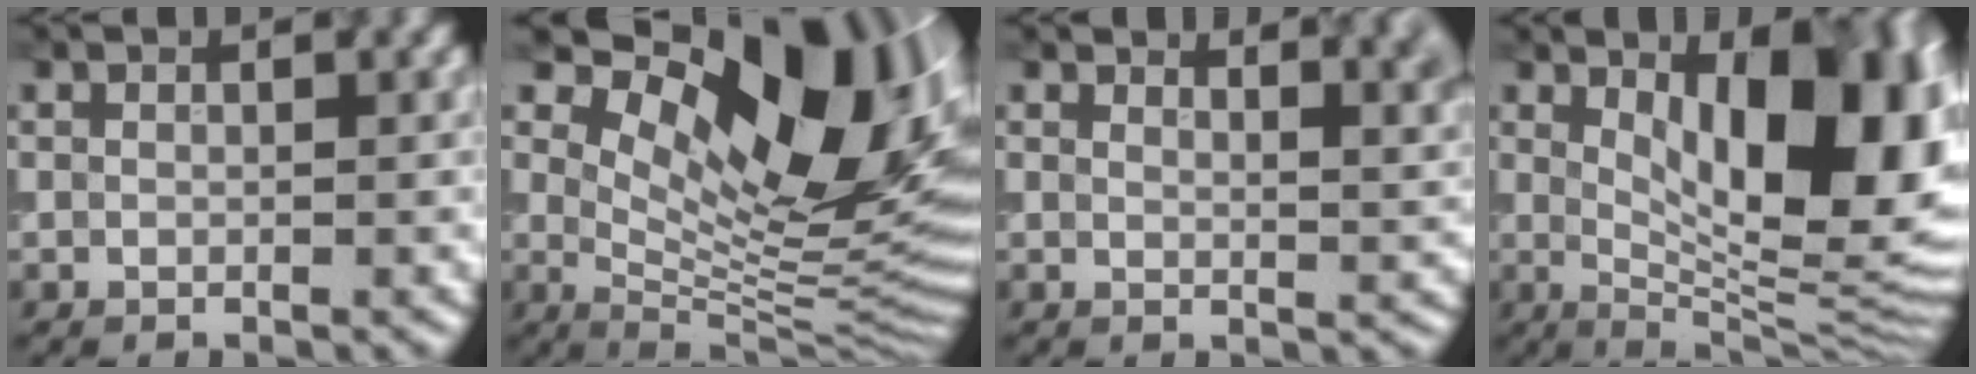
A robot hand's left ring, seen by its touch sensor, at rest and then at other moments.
{"total": 16.0, "force": [6.7, 7.2, 12.6], "torque": [-0.171, -0.001, 0.116]}
{"total": 6.5, "force": [4.6, 2.5, 4.0], "torque": [-0.019, 0.017, 0.055]}
{"total": 14.3, "force": [3.4, 5.5, 12.7], "torque": [-0.141, 0.003, 0.050]}